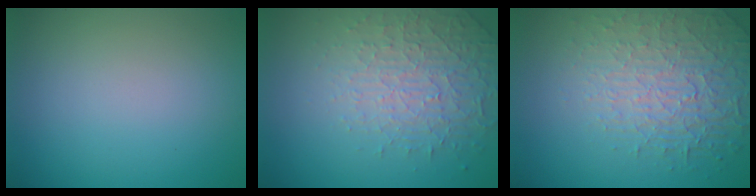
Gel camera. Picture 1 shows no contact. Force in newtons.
{"total": 4.6, "press": 3.4, "slide": 3.1}
{"total": 4.2, "press": 4.0, "slide": 1.2}